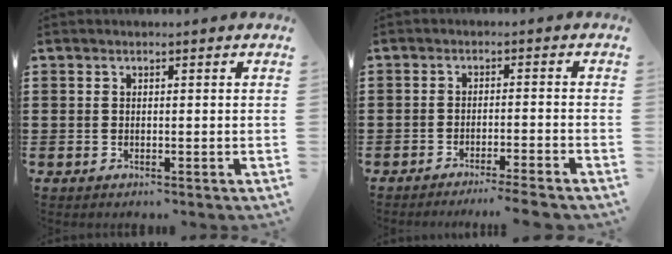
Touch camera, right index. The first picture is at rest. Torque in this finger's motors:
{"motor_torque": [1.17, -0.97, 0.34, 0.03]}